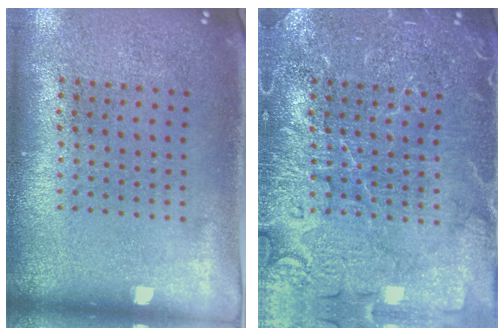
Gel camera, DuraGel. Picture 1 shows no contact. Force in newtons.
{"total": 4.3, "press": 4.3, "slide": 0.6}